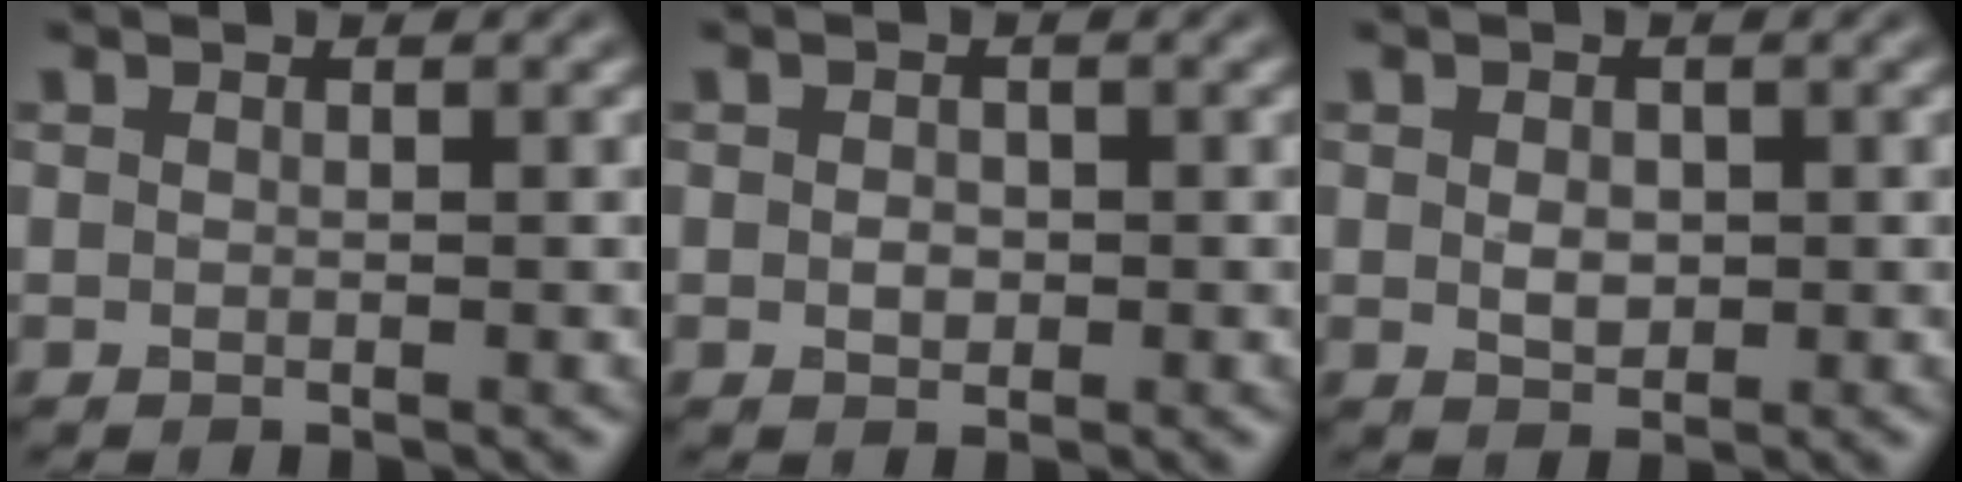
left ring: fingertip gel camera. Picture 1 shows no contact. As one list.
[{"total": 1.1, "force": [-0.1, 0.9, 0.7], "torque": [-0.013, -0.003, -0.002]}, {"total": 1.6, "force": [0.1, 1.2, 1.1], "torque": [-0.022, -0.003, 0.003]}]